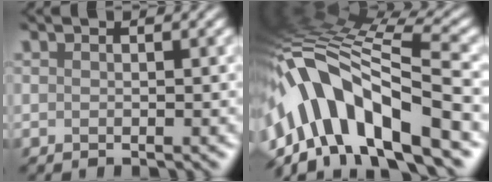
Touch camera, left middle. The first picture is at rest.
{"total": 12.6, "force": [-4.3, 4.8, 10.8], "torque": [-0.194, 0.023, -0.068]}